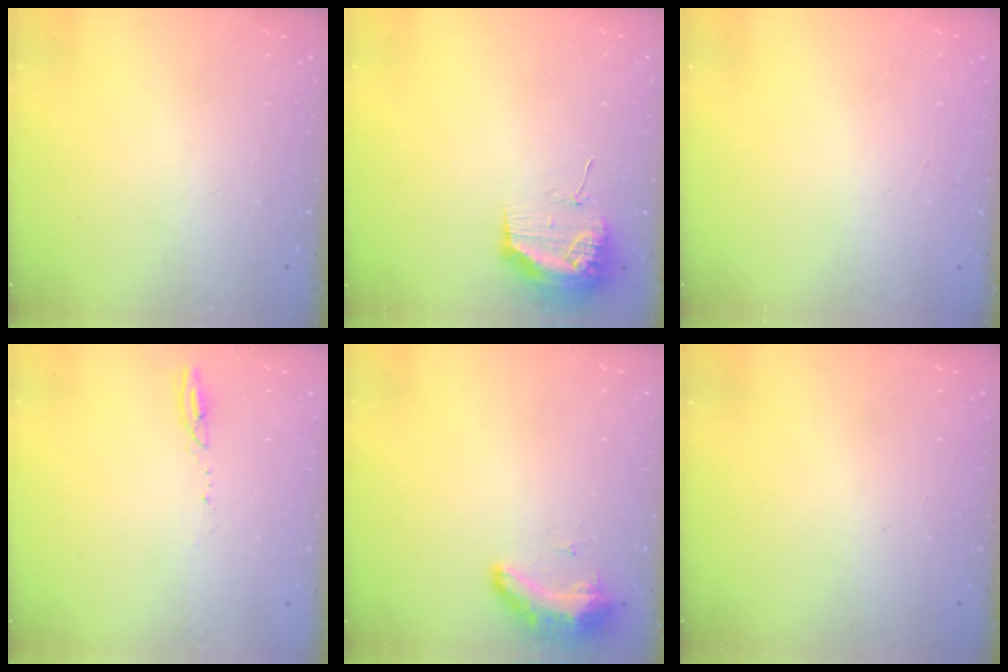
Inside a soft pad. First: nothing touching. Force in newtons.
{"total": 11.7, "press": 11.6, "slide": 1.0}
{"total": 0.9, "press": 0.0, "slide": 0.9}
{"total": 3.3, "press": 3.3, "slide": 0.4}
{"total": 8.5, "press": 8.3, "slide": 1.6}
{"total": 1.0, "press": 0.0, "slide": 1.0}